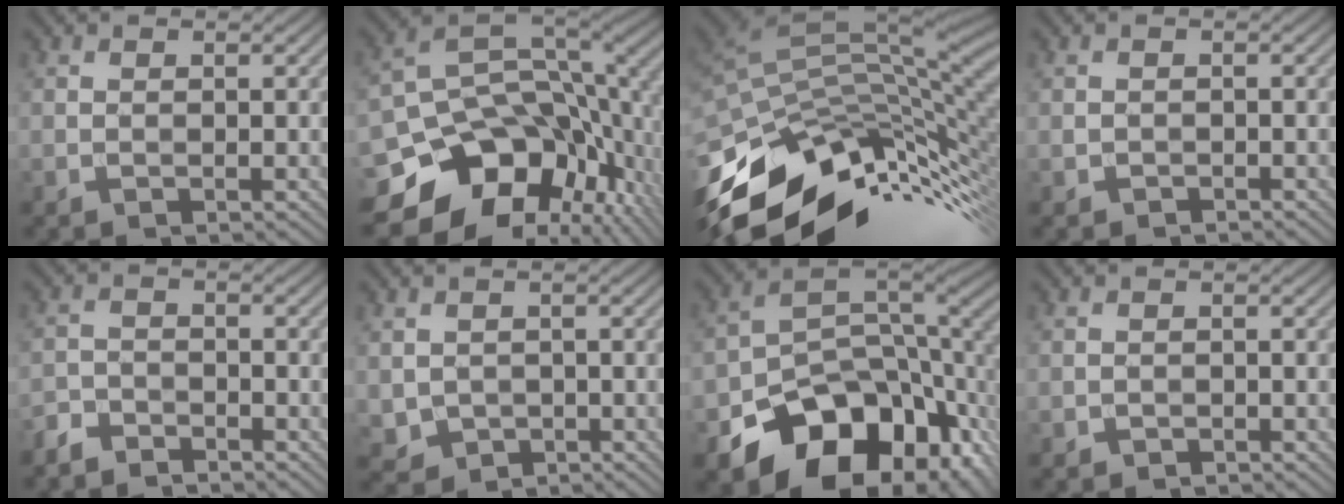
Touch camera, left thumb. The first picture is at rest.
{"total": 16.3, "force": [-6.3, 11.4, 9.8], "torque": [-0.208, -0.041, -0.081]}
{"total": 14.6, "force": [-7.5, 6.8, 10.5], "torque": [-0.224, -0.006, -0.129]}
{"total": 0.7, "force": [-0.5, 0.4, -0.3], "torque": [0.006, -0.002, -0.010]}
{"total": 3.1, "force": [-3.0, 0.7, 0.1], "torque": [-0.003, -0.001, -0.069]}
{"total": 2.2, "force": [-0.3, 2.1, 0.5], "torque": [-0.028, -0.010, 0.001]}
{"total": 15.1, "force": [-7.9, 9.5, 8.7], "torque": [-0.145, -0.033, -0.120]}
{"total": 0.8, "force": [-0.7, 0.2, -0.4], "torque": [0.008, -0.001, -0.012]}